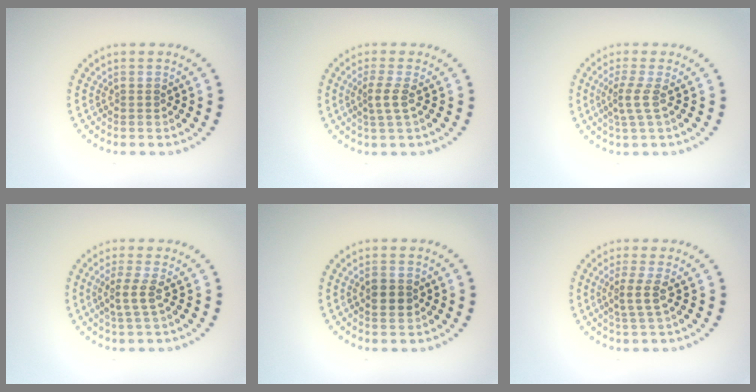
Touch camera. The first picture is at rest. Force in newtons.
{"total": 1.8, "press": 1.4, "slide": 1.2}
{"total": 2.1, "press": 1.4, "slide": 1.6}
{"total": 2.1, "press": 1.6, "slide": 1.4}
{"total": 2.2, "press": 2.2, "slide": 0.1}
{"total": 2.2, "press": 1.7, "slide": 1.4}